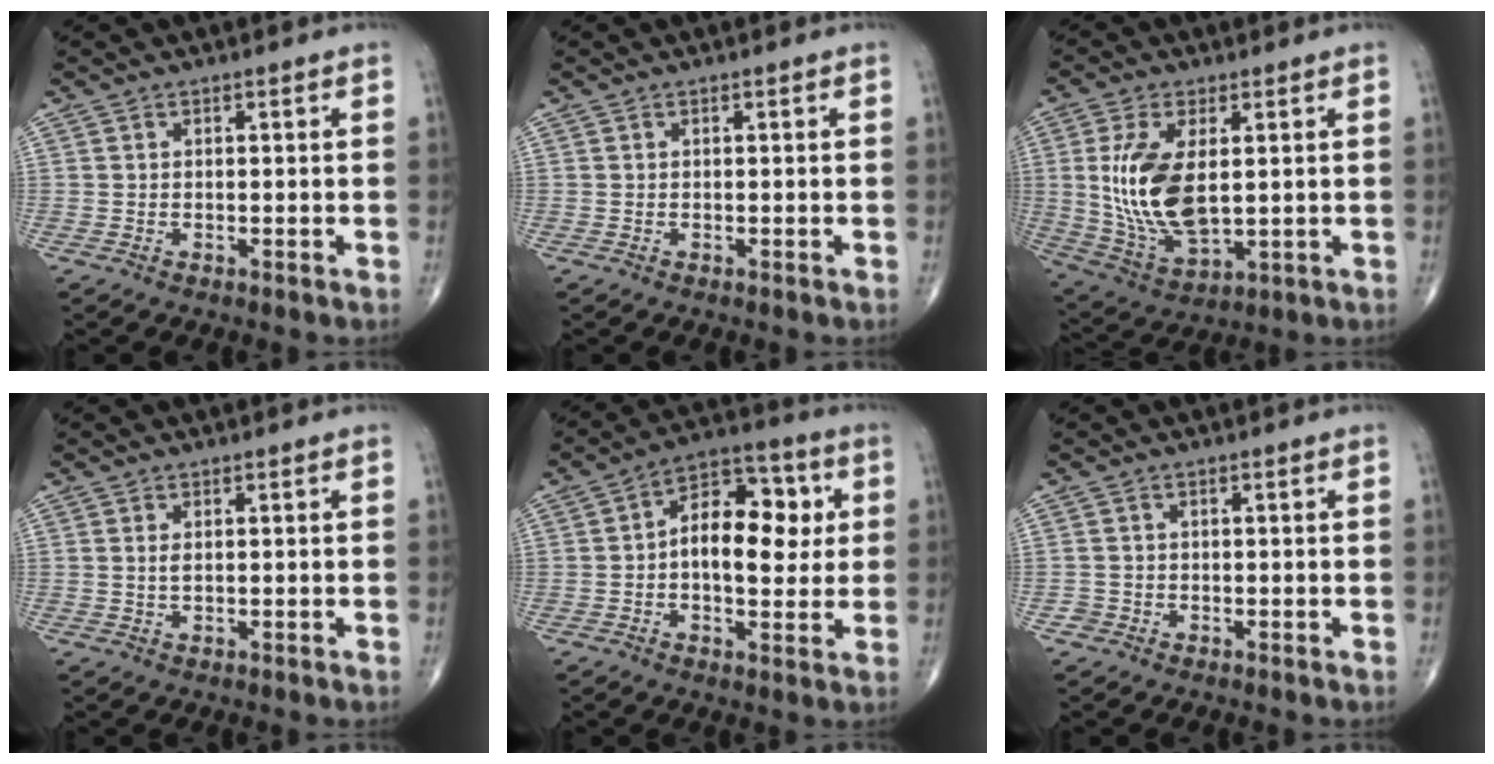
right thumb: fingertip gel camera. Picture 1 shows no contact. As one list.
[{"total": 0.0}, {"total": 14.6, "force": [1.7, 7.3, 12.5], "torque": [-0.252, -0.017, 0.047]}, {"total": 1.2, "force": [0.3, 0.5, 1.0], "torque": [-0.023, -0.002, 0.008]}, {"total": 13.9, "force": [1.2, 8.0, 11.3], "torque": [-0.136, 0.024, 0.009]}, {"total": 1.2, "force": [-0.6, 1.0, -0.1], "torque": [0.006, 0.006, -0.017]}]